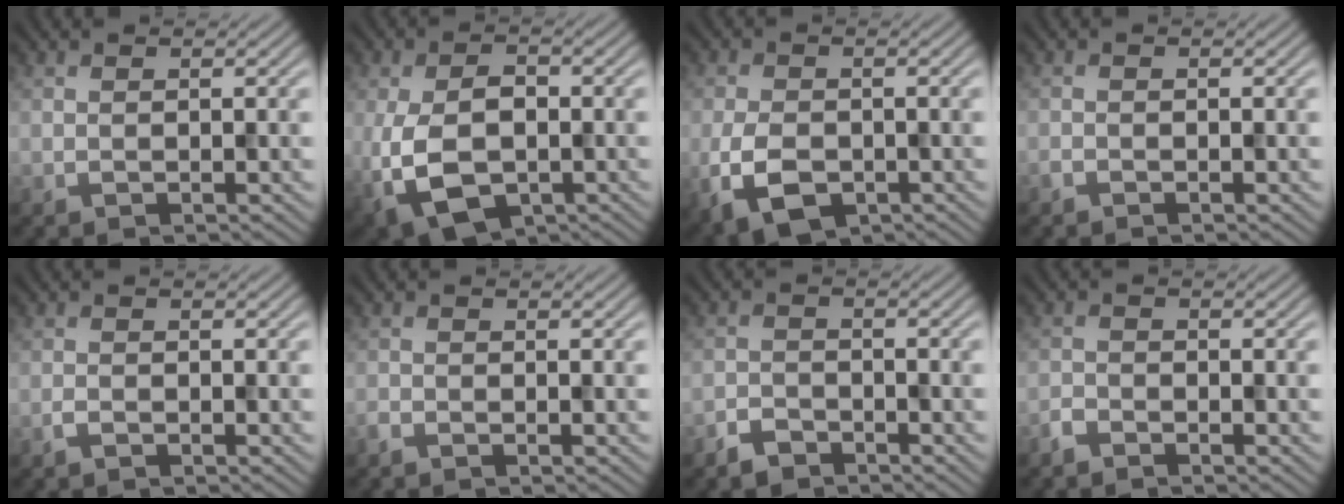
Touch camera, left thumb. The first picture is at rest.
{"total": 9.3, "force": [-2.8, 5.9, 6.7], "torque": [-0.154, -0.023, -0.048]}
{"total": 6.2, "force": [-2.4, 4.0, 4.2], "torque": [-0.101, -0.019, -0.047]}
{"total": 0.7, "force": [-0.6, 0.2, 0.2], "torque": [-0.005, -0.001, -0.013]}
{"total": 1.0, "force": [-0.8, 0.4, 0.5], "torque": [-0.013, 0.001, -0.017]}
{"total": 1.0, "force": [-0.9, 0.3, 0.3], "torque": [-0.009, -0.001, -0.021]}
{"total": 2.8, "force": [-2.3, 1.3, 0.8], "torque": [-0.014, 0.000, -0.055]}
{"total": 1.7, "force": [-1.5, 0.6, 0.5], "torque": [-0.011, 0.000, -0.038]}